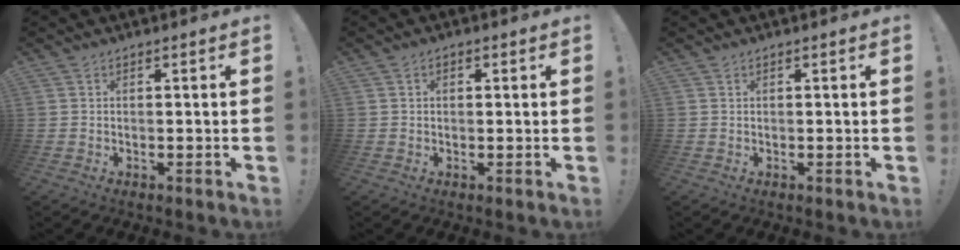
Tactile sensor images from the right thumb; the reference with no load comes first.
{"total": 1.3, "force": [-0.1, 1.0, 0.8], "torque": [-0.010, 0.004, -0.003]}
{"total": 0.0}